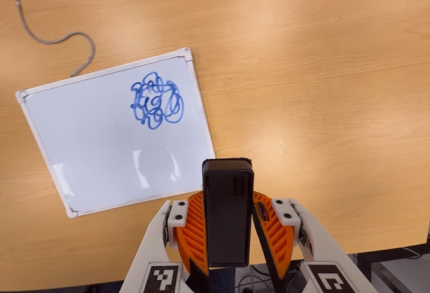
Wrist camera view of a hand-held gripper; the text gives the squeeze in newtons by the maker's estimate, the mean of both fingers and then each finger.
{"total": 4.8, "left": 4.4, "right": 5.2}